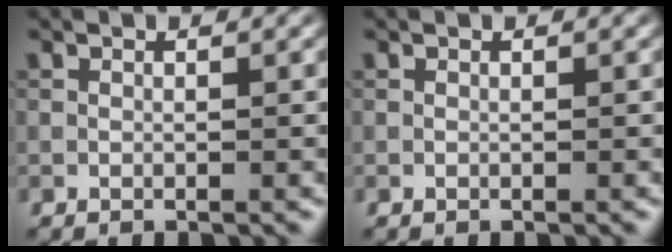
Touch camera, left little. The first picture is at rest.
{"total": 0.0}